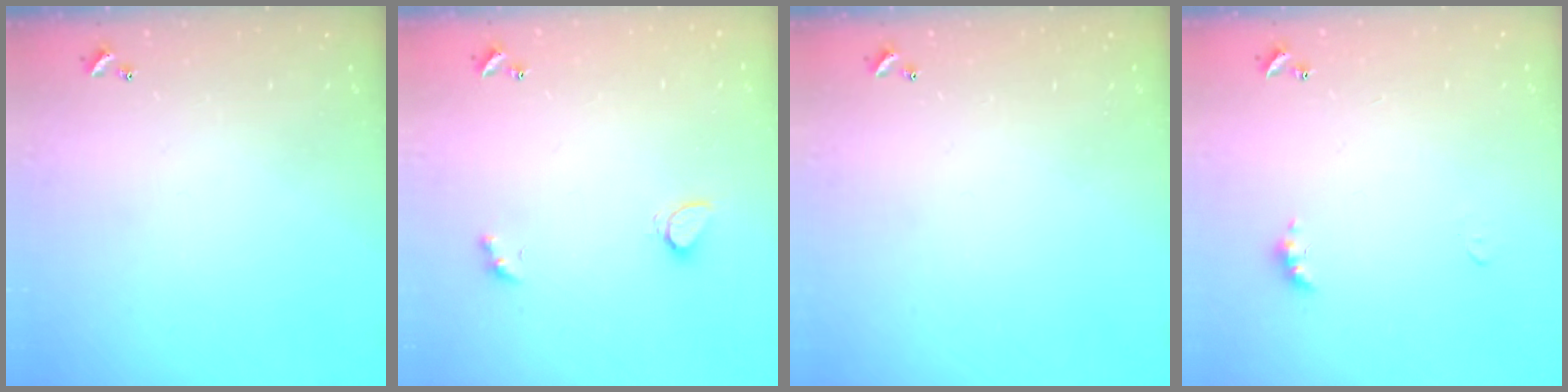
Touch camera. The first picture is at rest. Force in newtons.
{"total": 2.1, "press": 2.0, "slide": 0.4}
{"total": 0.0}
{"total": 3.2, "press": 3.1, "slide": 0.6}